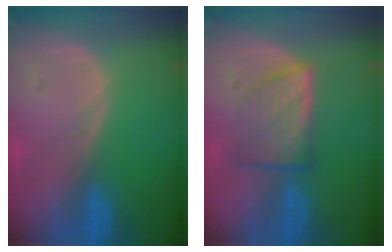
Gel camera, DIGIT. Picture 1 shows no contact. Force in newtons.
{"total": 6.2, "press": 5.9, "slide": 1.9}